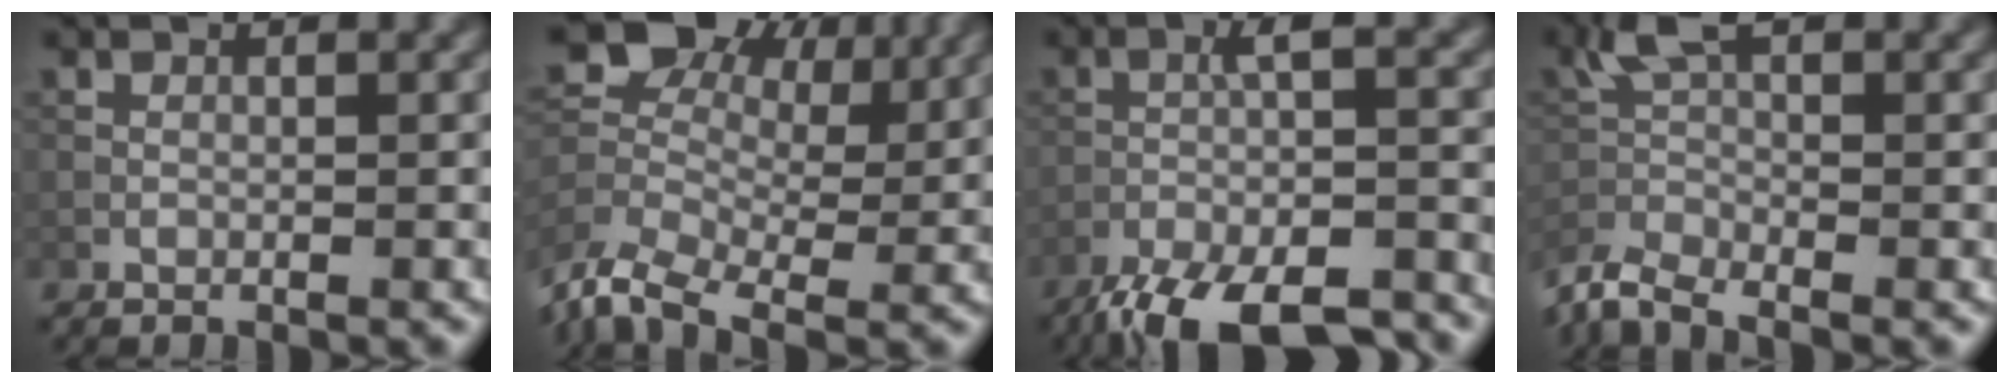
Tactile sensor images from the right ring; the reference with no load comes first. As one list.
[{"total": 8.3, "force": [-1.4, 5.5, 6.0], "torque": [-0.131, 0.017, -0.046]}, {"total": 10.6, "force": [-7.2, 2.3, 7.4], "torque": [-0.131, -0.004, -0.127]}, {"total": 4.5, "force": [-3.2, 1.0, 3.0], "torque": [-0.065, -0.005, -0.075]}]